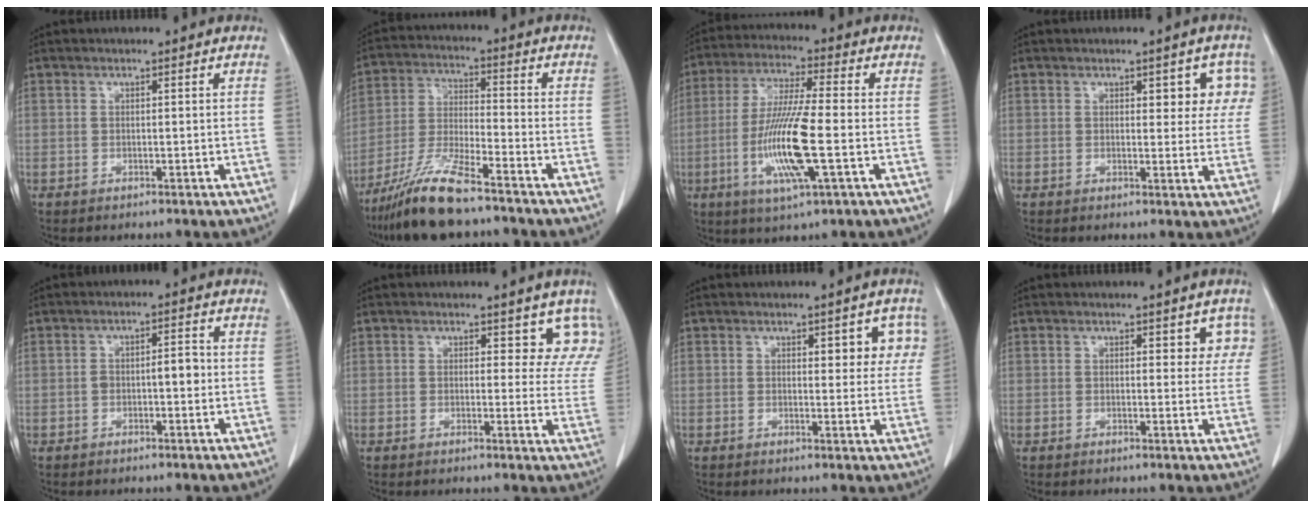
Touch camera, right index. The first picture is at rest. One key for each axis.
{"total": 11.1, "fx": -8.6, "fy": 1.0, "fz": 6.9, "tx": -0.145, "ty": -0.026, "tz": -0.164}
{"total": 13.0, "fx": -3.2, "fy": 0.8, "fz": 12.6, "tx": -0.255, "ty": -0.014, "tz": -0.064}
{"total": 5.0, "fx": 2.1, "fy": 2.7, "fz": 3.7, "tx": -0.019, "ty": 0.007, "tz": 0.019}
{"total": 4.0, "fx": -0.7, "fy": 1.8, "fz": 3.4, "tx": -0.055, "ty": 0.018, "tz": -0.012}
{"total": 6.6, "fx": 5.3, "fy": 3.5, "fz": 1.8, "tx": 0.015, "ty": -0.013, "tz": 0.032}
{"total": 5.2, "fx": 2.1, "fy": 2.5, "fz": 4.1, "tx": -0.029, "ty": 0.008, "tz": 0.022}
{"total": 3.6, "fx": 1.8, "fy": 2.2, "fz": 2.1, "tx": 0.002, "ty": 0.003, "tz": 0.014}